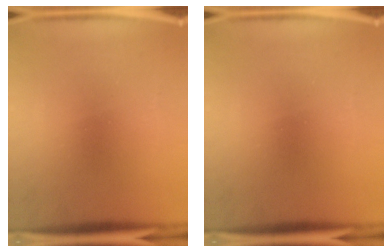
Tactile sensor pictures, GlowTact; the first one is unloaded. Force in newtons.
{"total": 0.0}